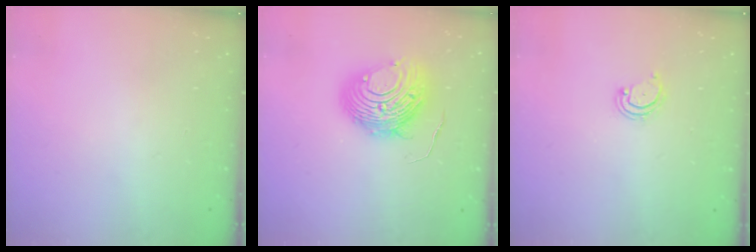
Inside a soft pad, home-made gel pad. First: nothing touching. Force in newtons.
{"total": 11.6, "press": 11.5, "slide": 1.2}
{"total": 2.8, "press": 2.8, "slide": 0.2}